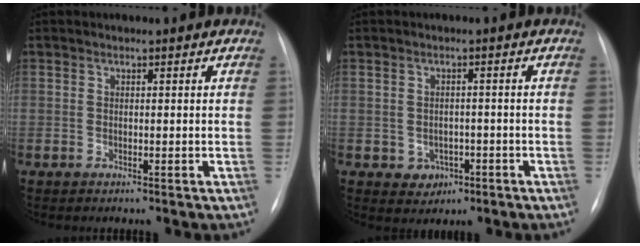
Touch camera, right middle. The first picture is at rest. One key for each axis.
{"total": 3.3, "fx": -1.3, "fy": 2.7, "fz": 1.2, "tx": -0.010, "ty": 0.007, "tz": -0.007}